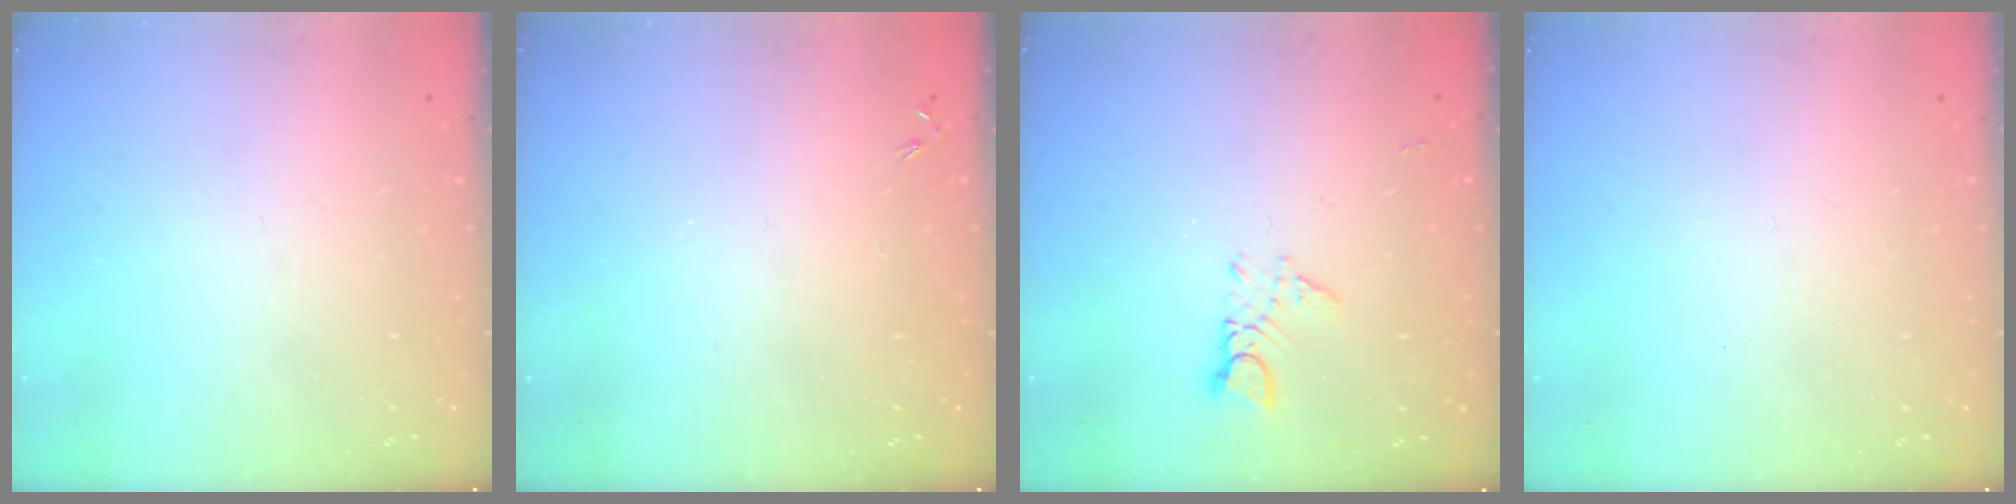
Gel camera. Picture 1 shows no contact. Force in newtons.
{"total": 0.0}
{"total": 2.8, "press": 2.8, "slide": 0.2}
{"total": 0.0}